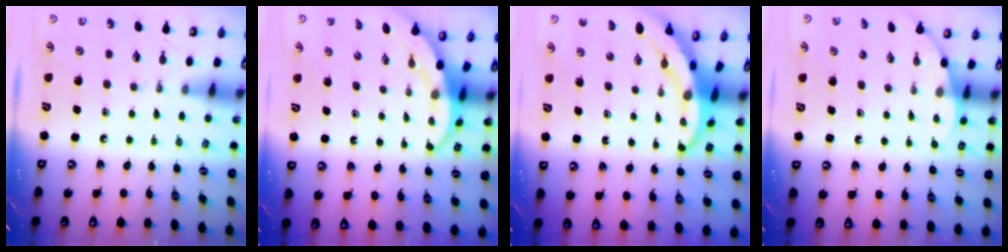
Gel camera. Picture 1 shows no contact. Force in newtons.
{"total": 3.3, "press": 3.3, "slide": 0.1}
{"total": 4.6, "press": 4.6, "slide": 0.6}
{"total": 2.0, "press": 2.0, "slide": 0.0}